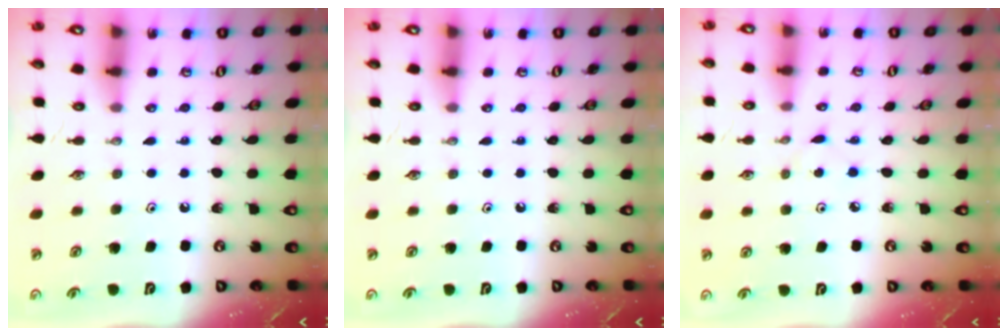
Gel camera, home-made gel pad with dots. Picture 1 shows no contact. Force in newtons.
{"total": 0.0}
{"total": 2.9, "press": 2.9, "slide": 0.4}